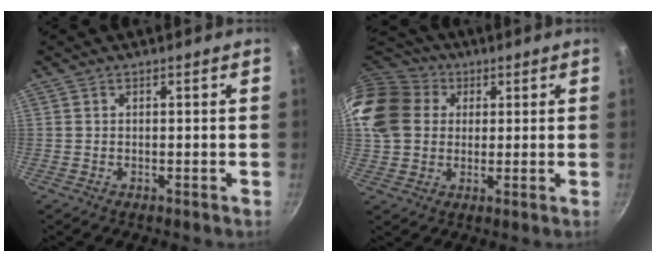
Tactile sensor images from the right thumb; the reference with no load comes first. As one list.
[{"total": 16.4, "force": [5.0, 13.1, 8.6], "torque": [-0.157, 0.016, 0.084]}]